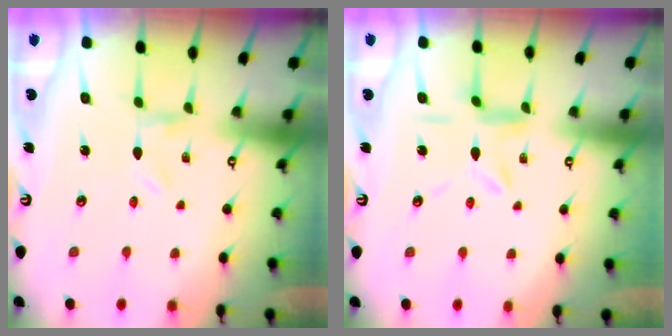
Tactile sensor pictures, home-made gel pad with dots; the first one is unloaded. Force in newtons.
{"total": 7.8, "press": 7.8, "slide": 0.7}